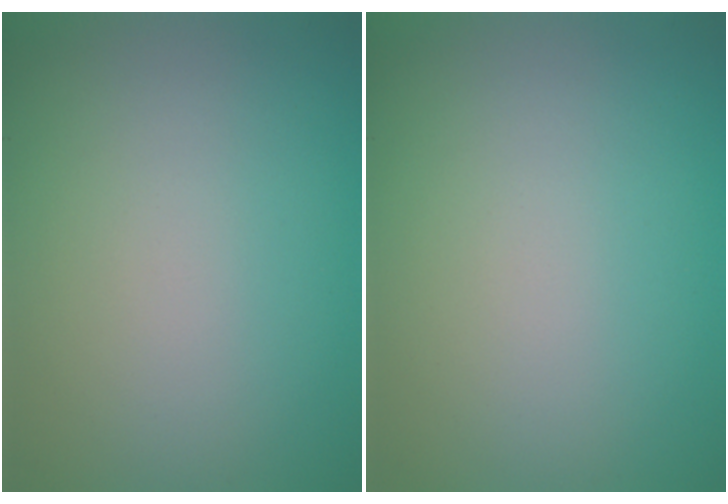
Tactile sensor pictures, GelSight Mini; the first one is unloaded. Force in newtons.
{"total": 0.0}